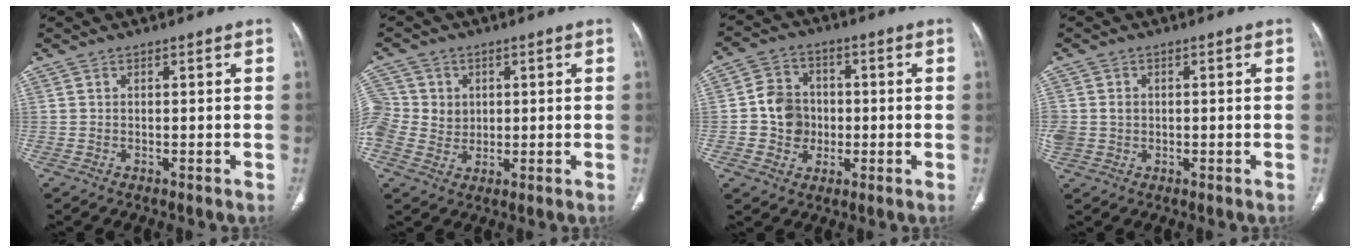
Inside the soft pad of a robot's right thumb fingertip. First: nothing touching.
{"total": 10.0, "force": [1.3, 9.1, 4.0], "torque": [-0.077, 0.012, 0.032]}
{"total": 8.5, "force": [-0.8, 7.6, 3.8], "torque": [-0.036, 0.017, -0.019]}
{"total": 4.4, "force": [0.1, 3.8, 2.3], "torque": [-0.059, 0.008, 0.011]}